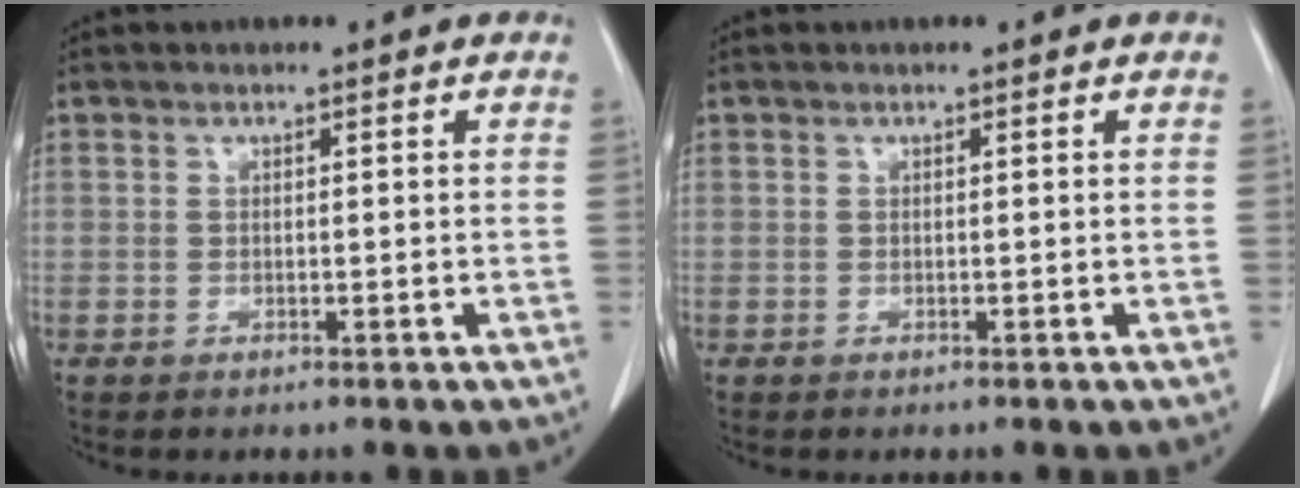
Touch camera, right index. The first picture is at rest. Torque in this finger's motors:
{"motor_torque": [-0.02, 0.01, 0.01, 0.00]}